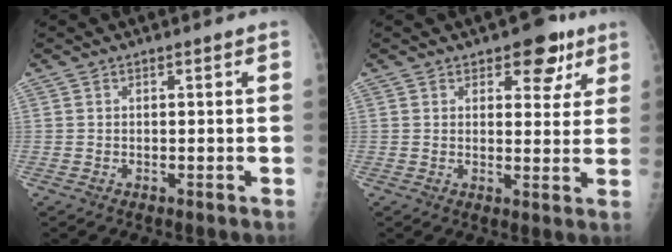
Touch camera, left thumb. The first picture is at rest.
{"total": 7.2, "force": [4.3, 4.1, 4.2], "torque": [-0.014, -0.017, 0.053]}